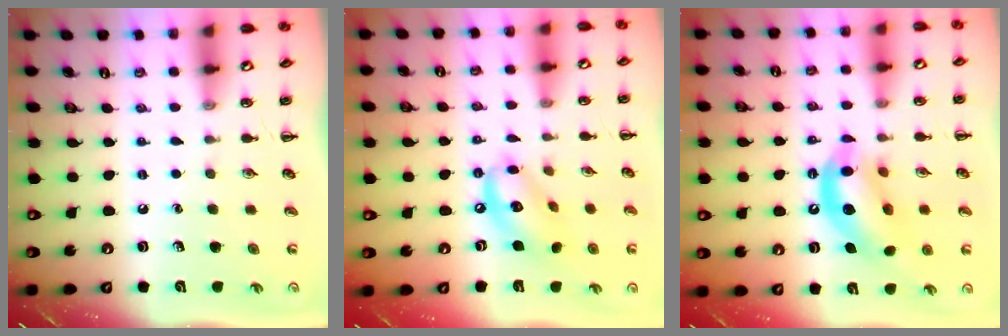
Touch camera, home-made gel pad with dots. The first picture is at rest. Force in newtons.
{"total": 12.0, "press": 11.8, "slide": 2.1}
{"total": 13.4, "press": 12.9, "slide": 3.4}